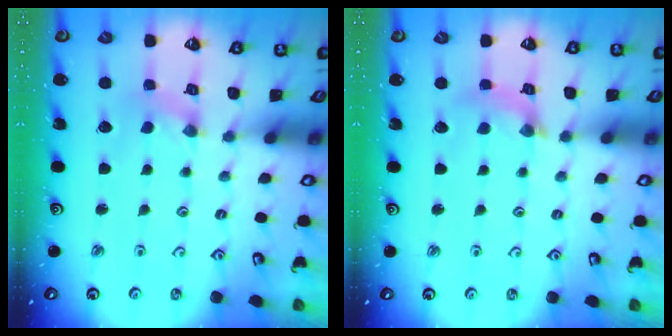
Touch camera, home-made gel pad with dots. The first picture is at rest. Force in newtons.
{"total": 5.3, "press": 5.3, "slide": 0.5}